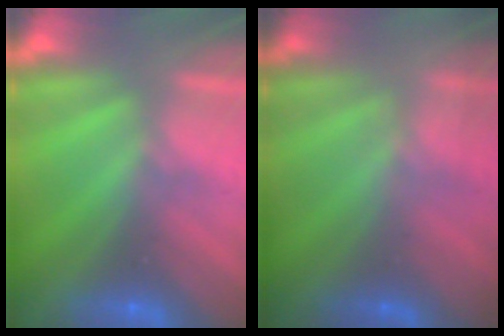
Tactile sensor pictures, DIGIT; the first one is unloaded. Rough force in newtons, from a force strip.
{"total": 1.9}